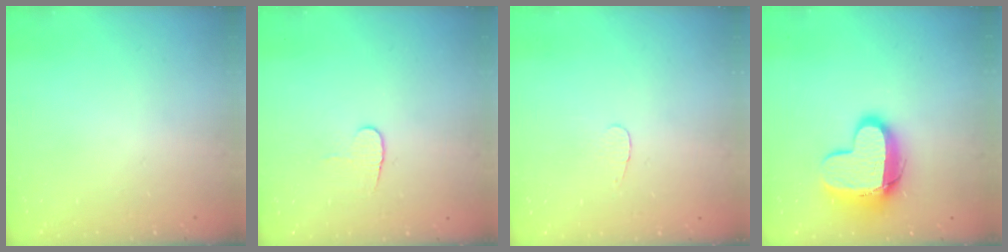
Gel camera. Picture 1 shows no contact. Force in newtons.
{"total": 5.3, "press": 5.3, "slide": 0.5}
{"total": 2.8, "press": 2.8, "slide": 0.3}
{"total": 12.8, "press": 12.7, "slide": 1.4}